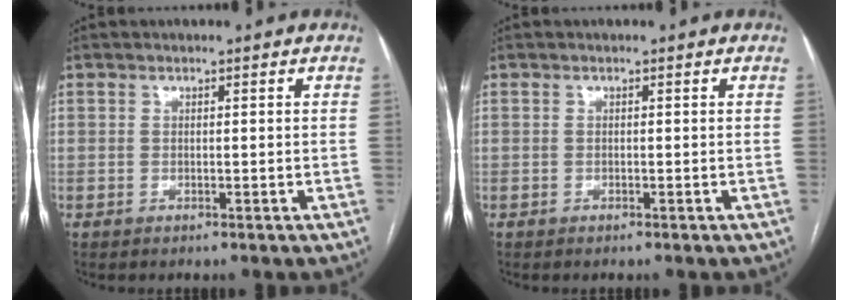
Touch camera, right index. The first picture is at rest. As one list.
[{"total": 0.0}]